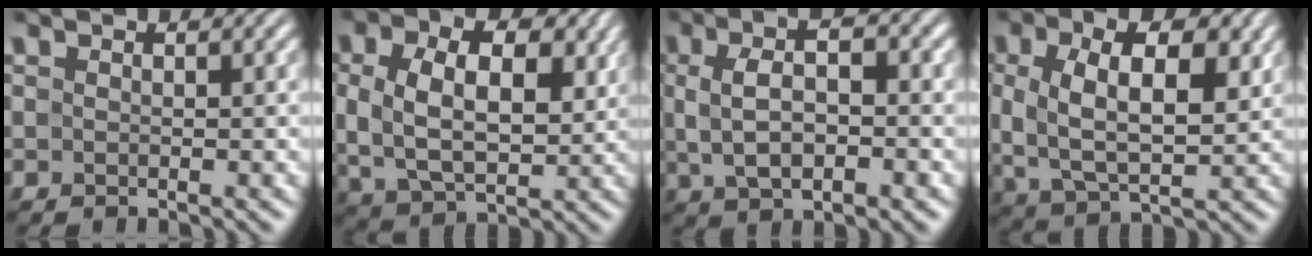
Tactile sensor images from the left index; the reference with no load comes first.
{"total": 9.1, "force": [1.5, 5.8, 6.8], "torque": [-0.139, -0.005, 0.027]}
{"total": 6.0, "force": [0.3, 2.6, 5.4], "torque": [-0.093, 0.009, 0.002]}
{"total": 8.5, "force": [1.4, 4.7, 6.9], "torque": [-0.136, -0.002, 0.024]}